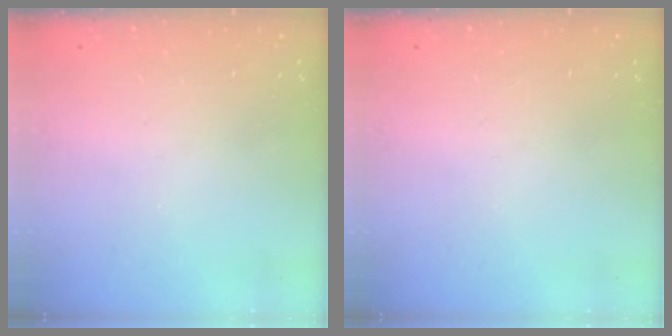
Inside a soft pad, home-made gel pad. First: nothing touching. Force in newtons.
{"total": 0.0}